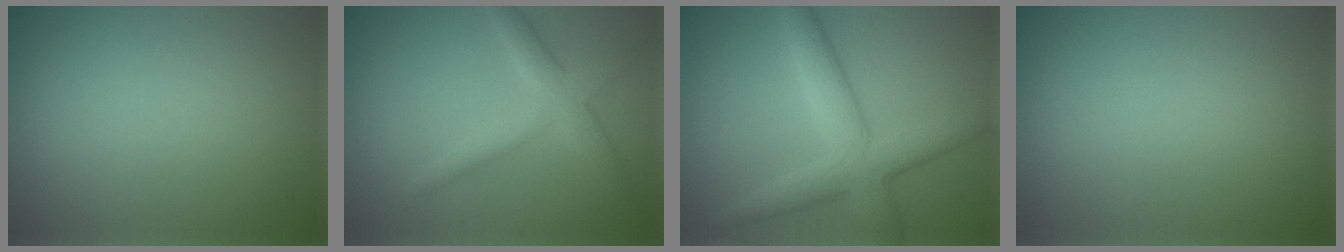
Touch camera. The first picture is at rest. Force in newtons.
{"total": 3.5, "press": 3.5, "slide": 0.1}
{"total": 5.6, "press": 5.6, "slide": 0.2}
{"total": 0.0}